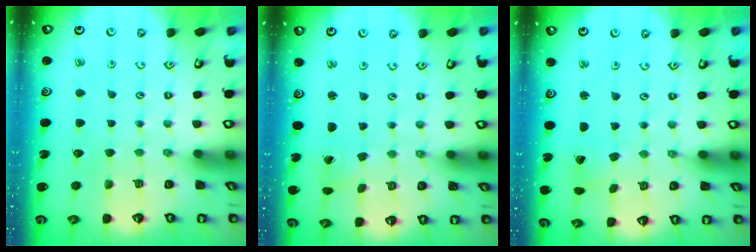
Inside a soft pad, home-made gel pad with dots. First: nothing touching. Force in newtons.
{"total": 0.0}
{"total": 2.2, "press": 2.2, "slide": 0.2}